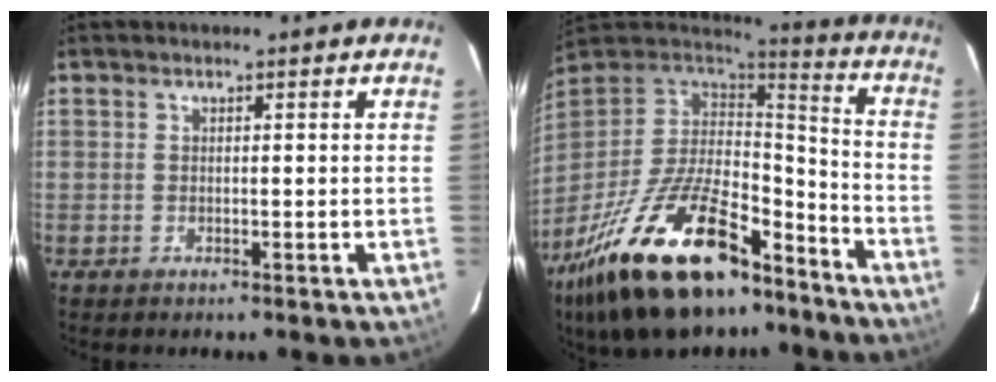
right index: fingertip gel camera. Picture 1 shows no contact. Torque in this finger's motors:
{"motor_torque": [1.67, -0.46, 0.96, 0.21]}